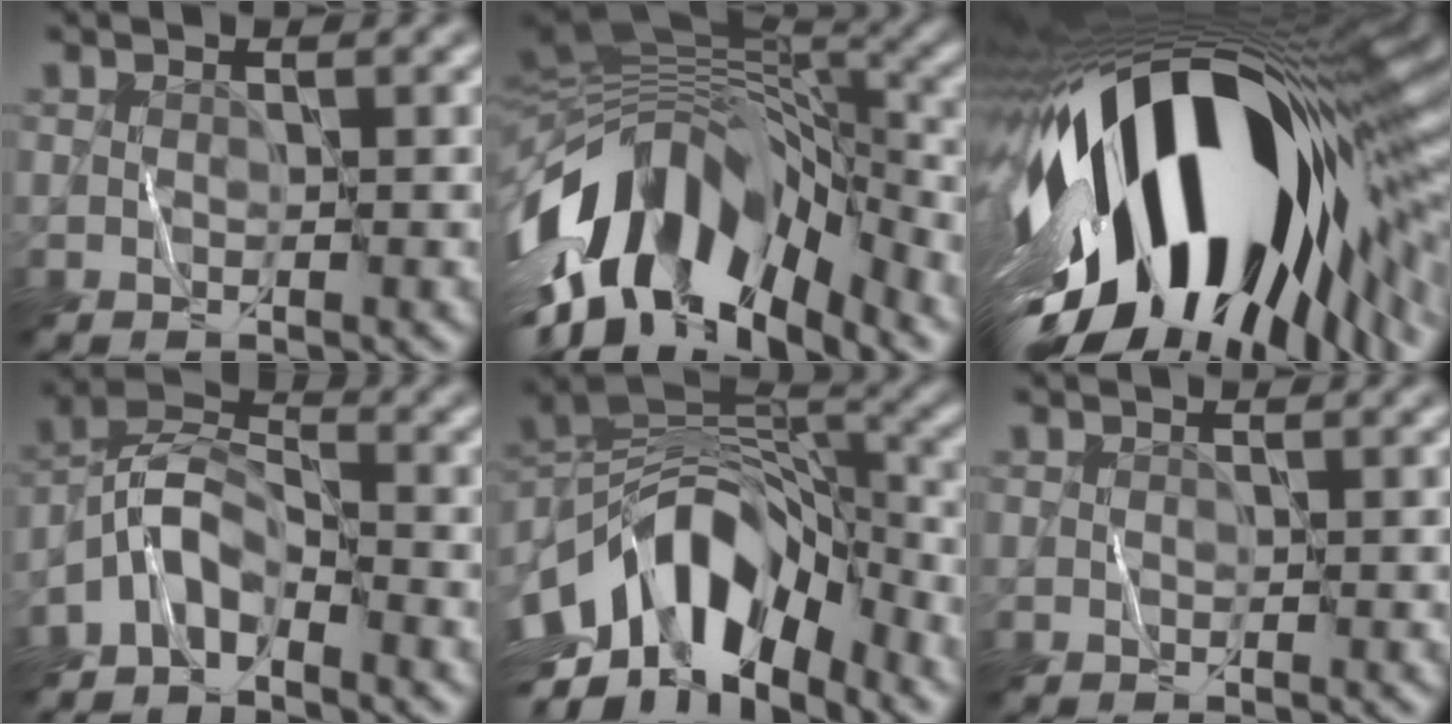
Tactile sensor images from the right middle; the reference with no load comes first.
{"total": 14.6, "force": [-4.9, 7.3, 11.6], "torque": [-0.202, 0.014, -0.086]}
{"total": 20.0, "force": [-2.9, 9.2, 17.5], "torque": [-0.313, -0.049, -0.040]}
{"total": 3.9, "force": [-2.8, 1.8, 2.1], "torque": [-0.034, 0.010, -0.067]}
{"total": 11.9, "force": [-5.1, 6.1, 8.9], "torque": [-0.143, 0.016, -0.101]}
{"total": 0.0}